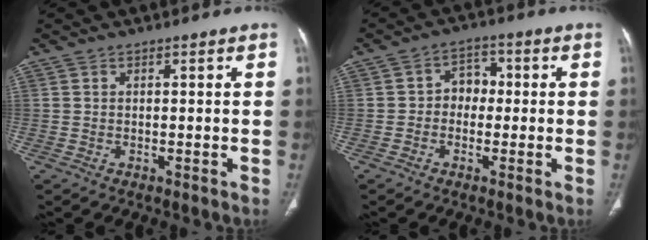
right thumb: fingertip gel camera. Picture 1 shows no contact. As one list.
[{"total": 5.1, "force": [-0.3, 4.2, 2.9], "torque": [-0.015, 0.021, -0.016]}]